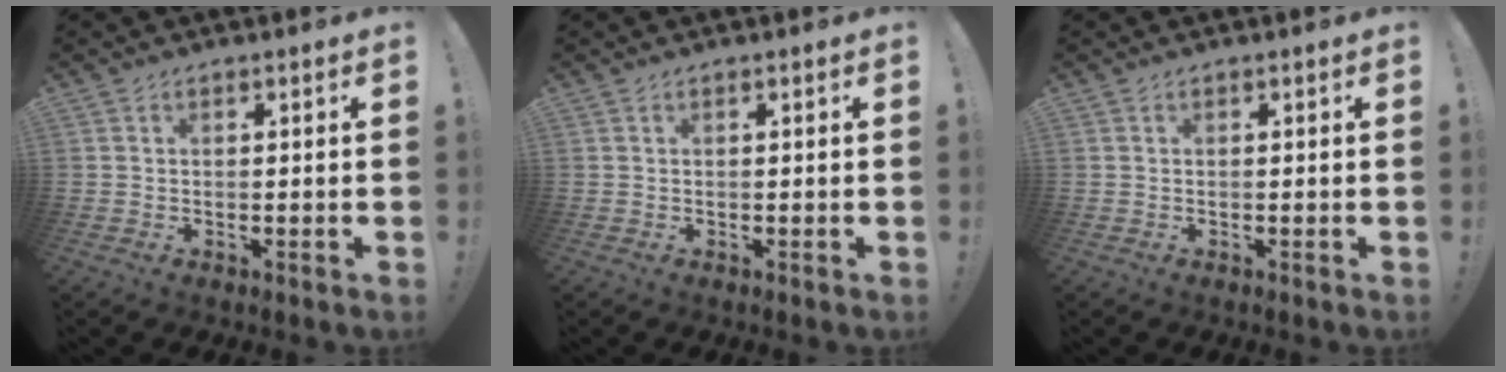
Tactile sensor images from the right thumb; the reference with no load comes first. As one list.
[{"total": 0.0}, {"total": 0.0}]